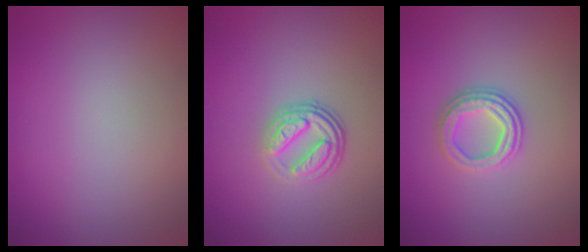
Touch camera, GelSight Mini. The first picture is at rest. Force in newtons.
{"total": 3.9, "press": 2.8, "slide": 2.7}
{"total": 3.1, "press": 2.6, "slide": 1.6}